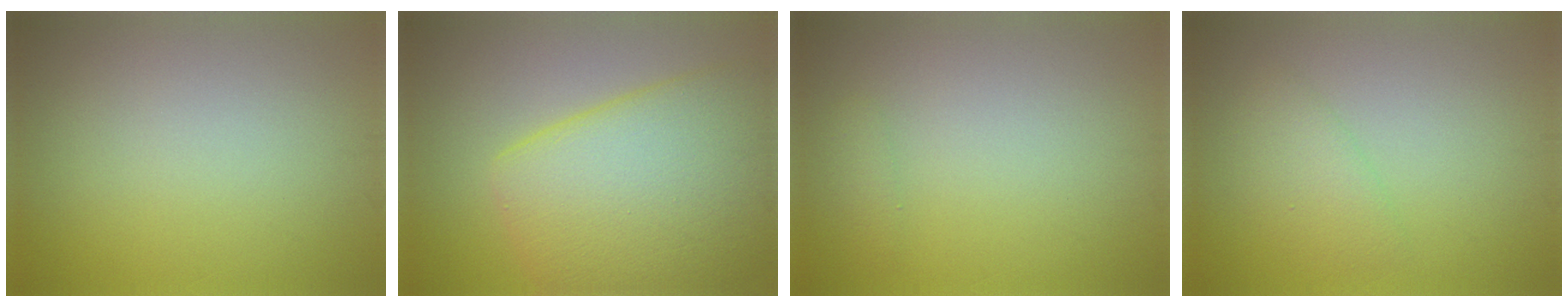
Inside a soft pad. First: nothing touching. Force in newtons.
{"total": 10.3, "press": 10.3, "slide": 0.4}
{"total": 0.8, "press": 0.8, "slide": 0.0}
{"total": 2.0, "press": 2.0, "slide": 0.2}